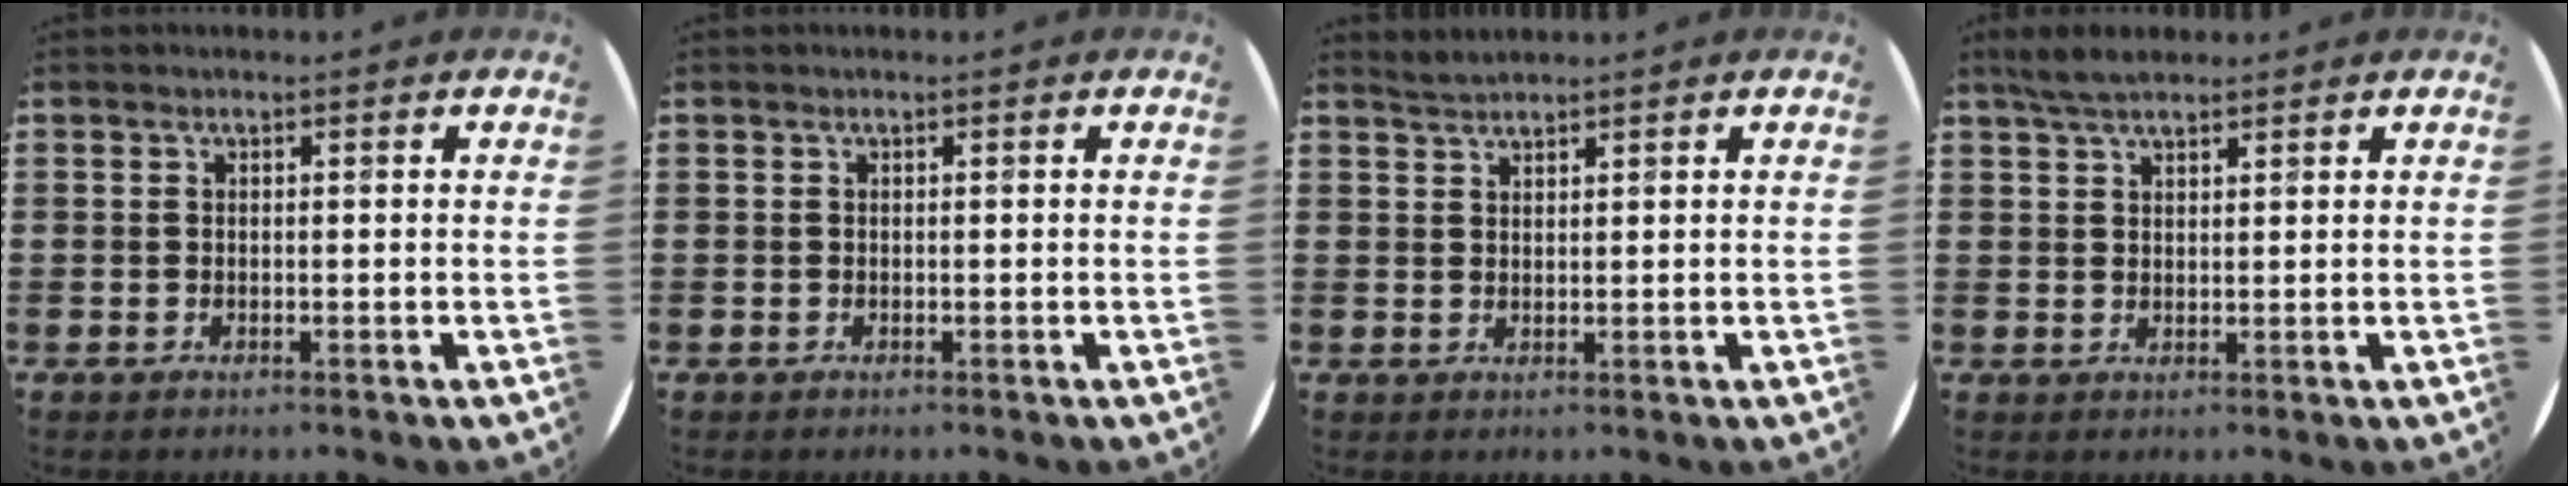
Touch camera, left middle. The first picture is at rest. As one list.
[{"total": 0.0}, {"total": 1.6, "force": [1.6, 0.0, 0.0], "torque": [-0.002, 0.001, 0.031]}, {"total": 3.7, "force": [3.0, 1.0, 1.8], "torque": [-0.041, 0.004, 0.057]}]